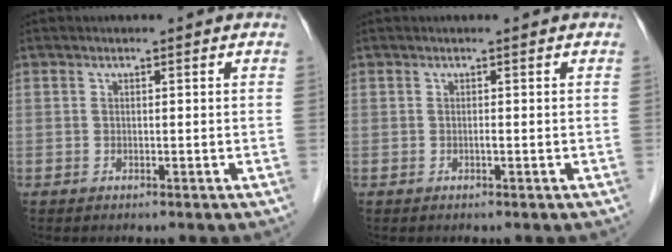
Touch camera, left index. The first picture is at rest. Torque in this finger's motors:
{"motor_torque": [0.21, 0.03, -0.06, 0.00]}